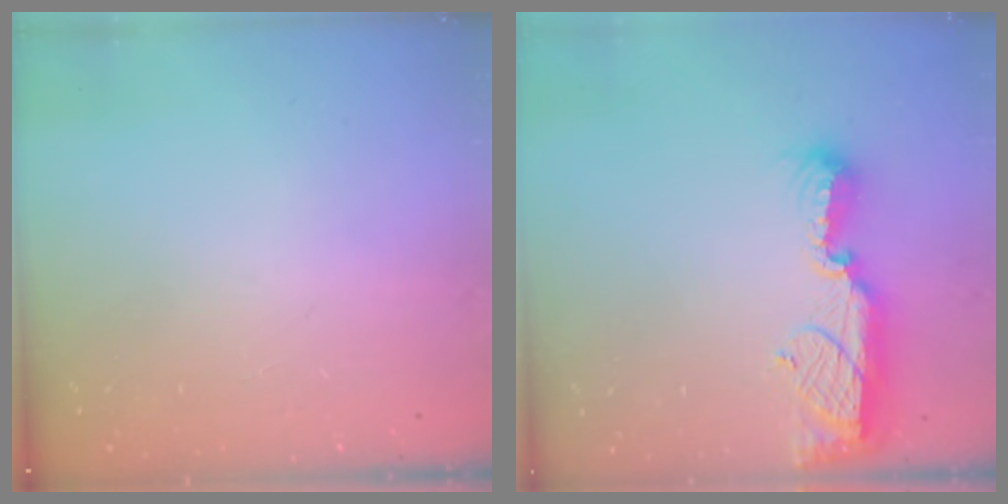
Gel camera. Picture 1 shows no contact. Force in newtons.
{"total": 13.3, "press": 12.2, "slide": 5.5}